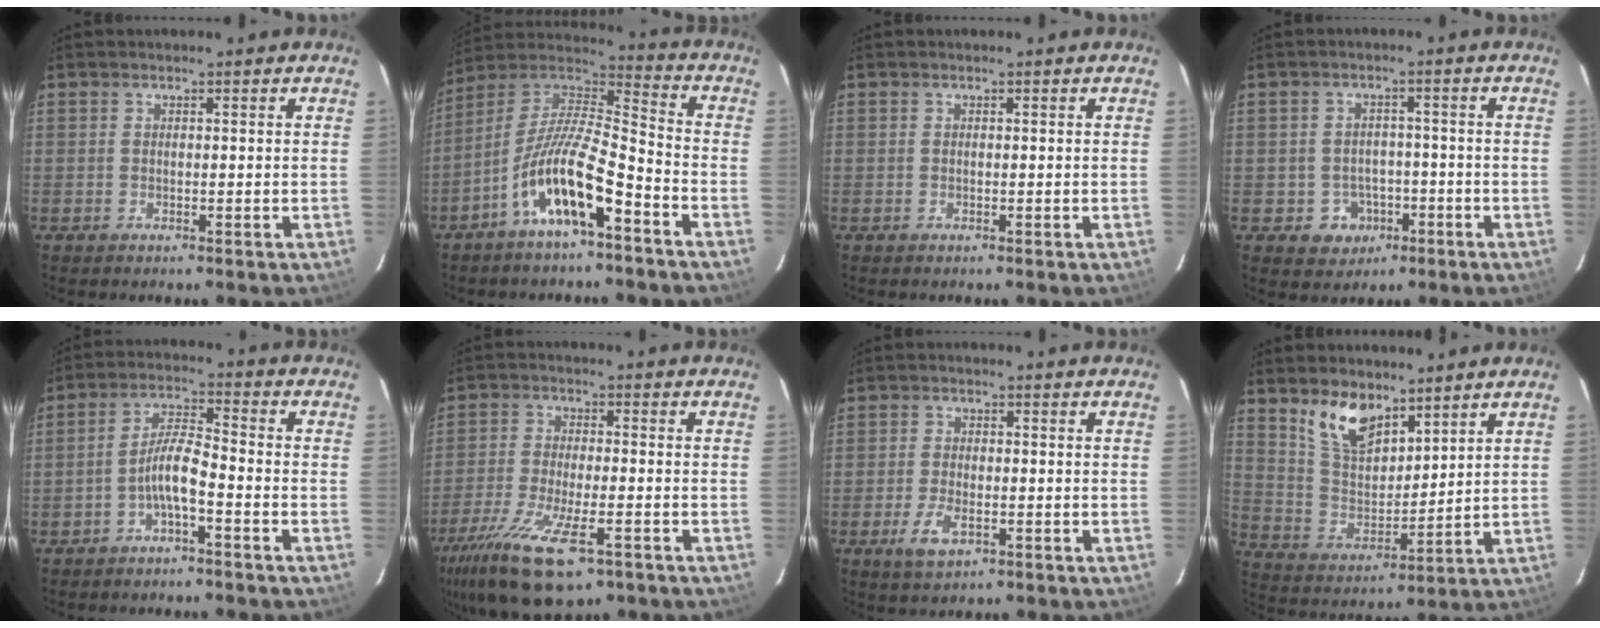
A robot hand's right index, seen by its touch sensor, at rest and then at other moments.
{"total": 14.3, "force": [-8.0, 3.1, 11.5], "torque": [-0.219, 0.000, -0.151]}
{"total": 0.0}
{"total": 5.8, "force": [-2.4, 5.2, 1.0], "torque": [-0.033, 0.019, -0.017]}
{"total": 5.2, "force": [-2.9, 0.6, 4.3], "torque": [-0.096, 0.015, -0.054]}
{"total": 15.7, "force": [-9.4, 5.1, 11.5], "torque": [-0.246, -0.051, -0.171]}
{"total": 5.0, "force": [-2.3, 2.3, 3.8], "torque": [-0.088, -0.007, -0.041]}
{"total": 10.5, "force": [7.3, 4.9, 5.7], "torque": [-0.108, 0.005, 0.148]}